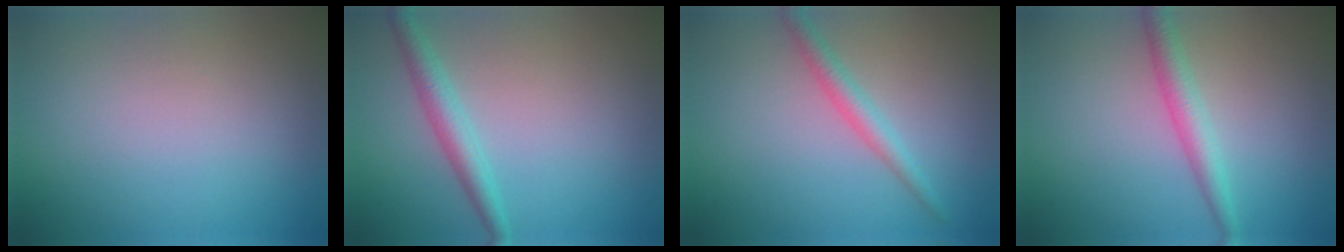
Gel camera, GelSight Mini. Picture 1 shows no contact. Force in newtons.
{"total": 2.6, "press": 2.6, "slide": 0.1}
{"total": 2.2, "press": 2.2, "slide": 0.0}
{"total": 2.6, "press": 2.6, "slide": 0.1}